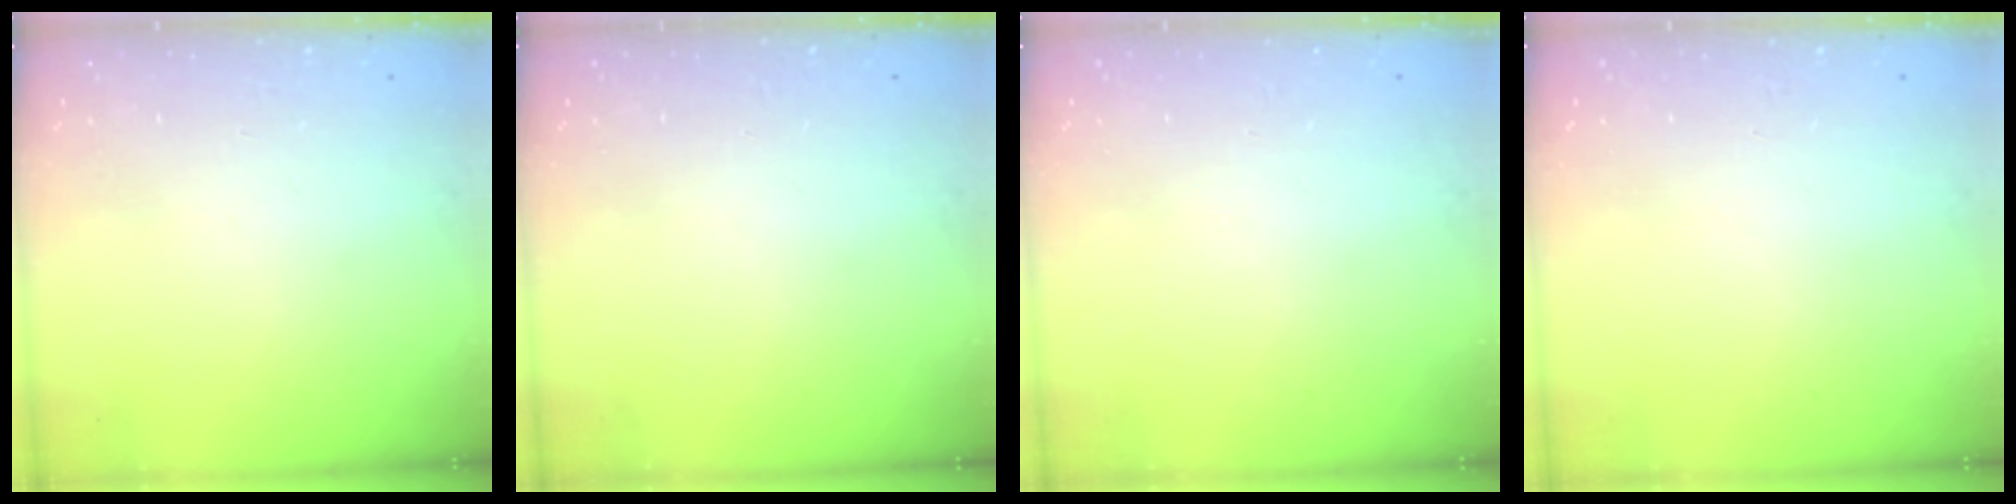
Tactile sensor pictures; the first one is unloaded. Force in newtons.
{"total": 0.0}
{"total": 0.0}
{"total": 0.0}